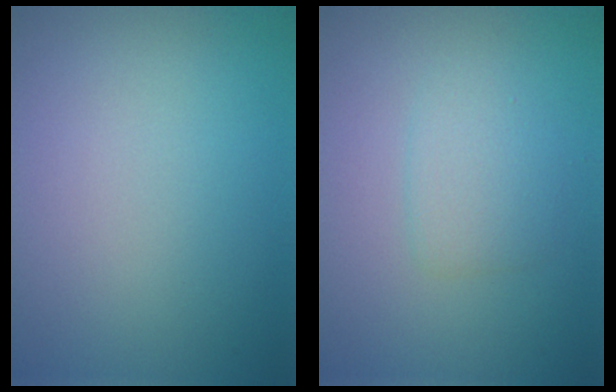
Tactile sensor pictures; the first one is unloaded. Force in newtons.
{"total": 1.9, "press": 1.9, "slide": 0.1}